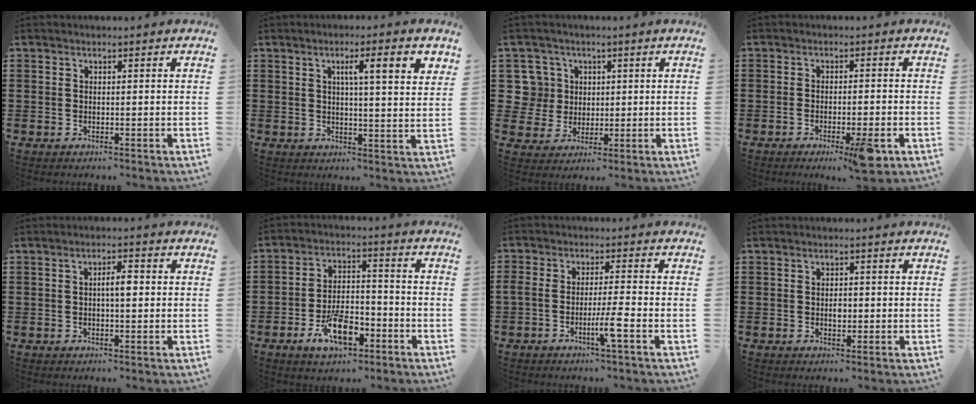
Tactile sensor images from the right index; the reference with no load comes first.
{"total": 5.7, "force": [2.4, 0.7, 5.1], "torque": [-0.097, 0.001, 0.034]}
{"total": 6.7, "force": [1.6, 6.3, 1.4], "torque": [-0.058, 0.012, 0.029]}
{"total": 5.3, "force": [-2.7, 0.6, 4.5], "torque": [-0.076, -0.012, -0.041]}
{"total": 3.1, "force": [0.1, 0.9, 2.9], "torque": [-0.055, 0.002, -0.001]}
{"total": 8.9, "force": [-4.3, 4.0, 6.6], "torque": [-0.122, 0.003, -0.077]}
{"total": 5.1, "force": [-2.2, 0.2, 4.6], "torque": [-0.084, -0.008, -0.041]}
{"total": 1.6, "force": [-0.1, 0.8, 1.3], "torque": [-0.026, 0.002, -0.003]}